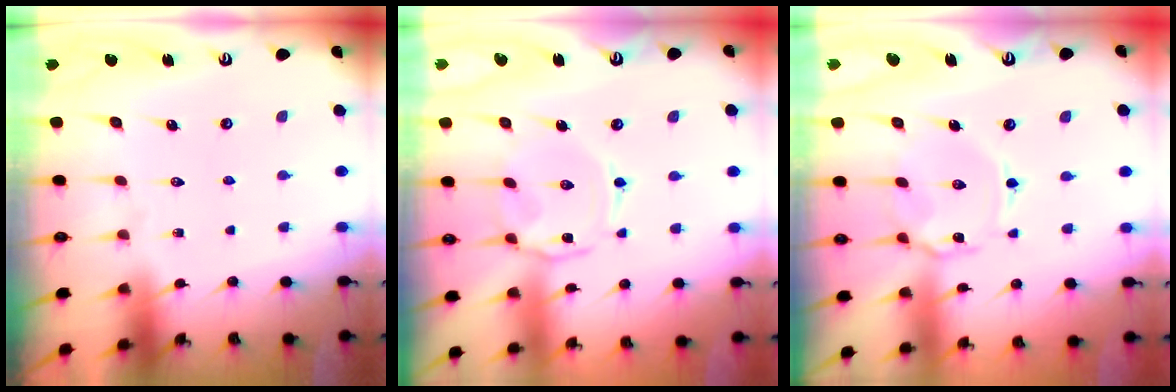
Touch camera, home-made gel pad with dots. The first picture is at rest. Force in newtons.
{"total": 2.9, "press": 2.8, "slide": 0.4}
{"total": 5.6, "press": 5.6, "slide": 0.2}